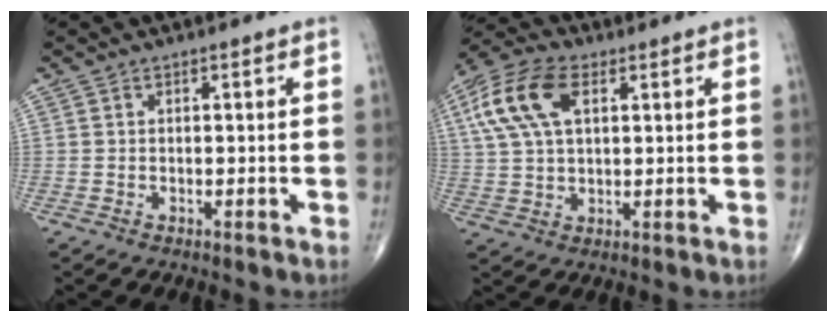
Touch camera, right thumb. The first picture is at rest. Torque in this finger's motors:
{"motor_torque": [0.84, 0.86, 1.12, 0.40, 0.10]}